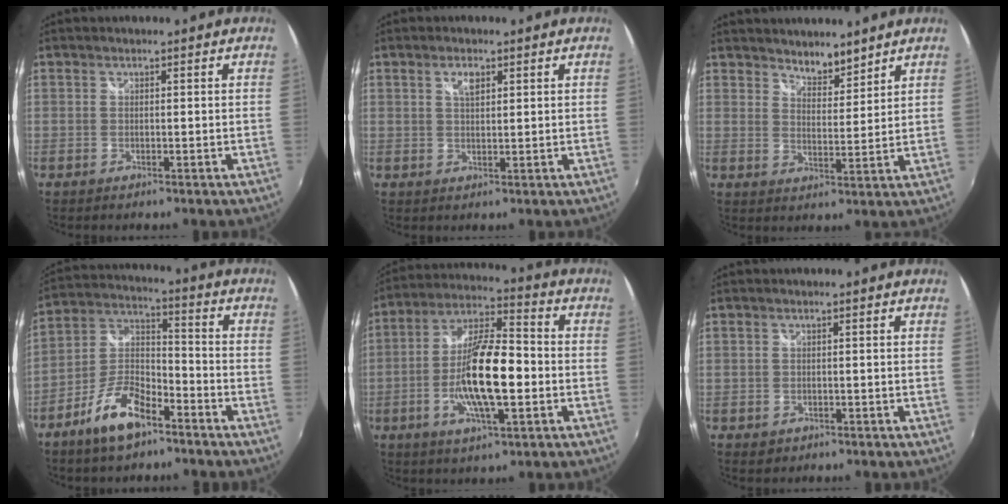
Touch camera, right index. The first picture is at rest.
{"total": 2.7, "force": [1.4, 1.2, 2.1], "torque": [-0.035, 0.002, 0.023]}
{"total": 5.0, "force": [4.5, 1.6, 1.8], "torque": [-0.018, -0.002, 0.074]}
{"total": 11.5, "force": [-7.4, 4.7, 7.4], "torque": [-0.155, 0.014, -0.134]}
{"total": 15.3, "force": [-3.4, 4.3, 14.3], "torque": [-0.276, -0.002, -0.065]}
{"total": 1.6, "force": [-0.6, 1.4, 0.5], "torque": [-0.010, -0.005, -0.007]}